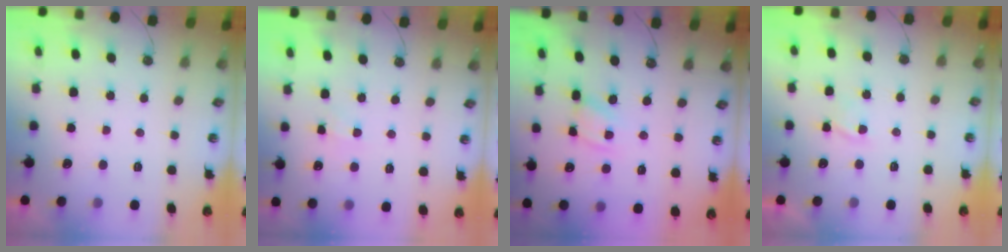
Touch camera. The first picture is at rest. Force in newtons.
{"total": 1.9, "press": 1.9, "slide": 0.3}
{"total": 3.6, "press": 3.6, "slide": 0.2}
{"total": 2.8, "press": 2.8, "slide": 0.4}